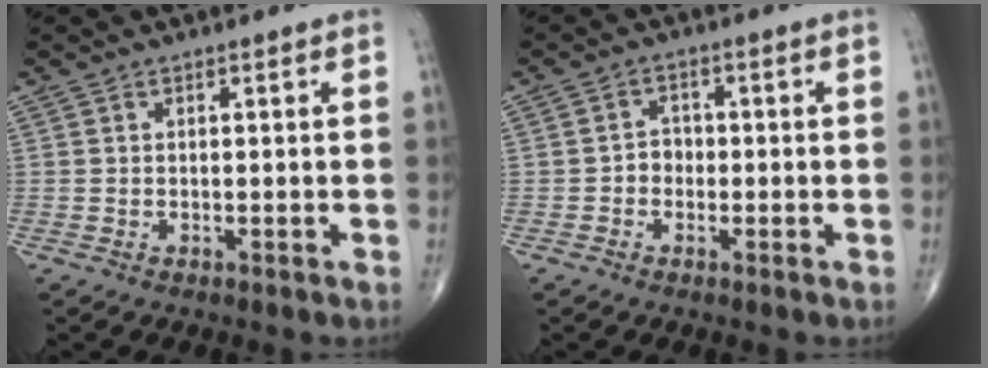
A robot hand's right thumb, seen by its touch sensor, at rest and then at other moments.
{"total": 2.6, "force": [-0.8, 2.2, 1.1], "torque": [0.002, 0.010, -0.020]}